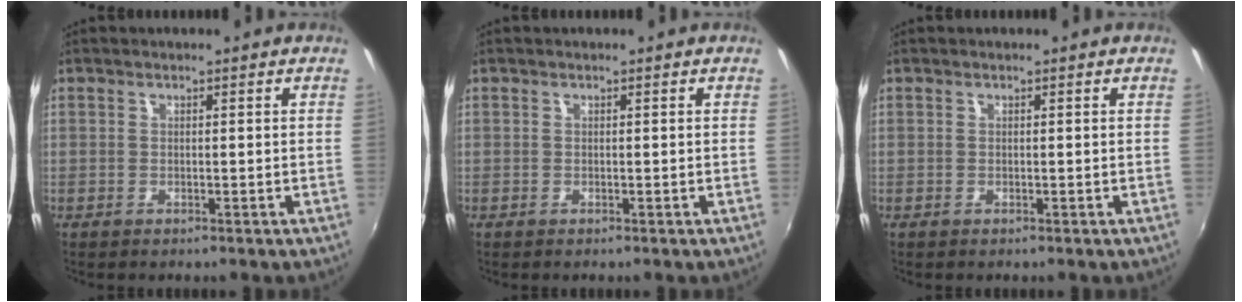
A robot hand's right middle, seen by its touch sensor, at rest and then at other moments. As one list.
[{"total": 0.0}, {"total": 0.0}]